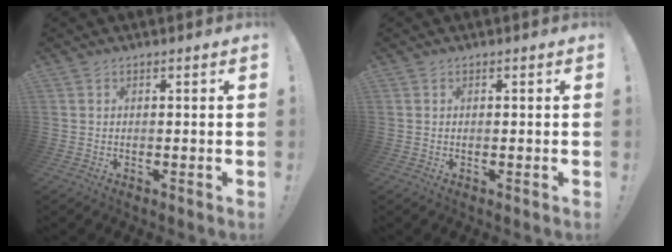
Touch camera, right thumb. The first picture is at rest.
{"total": 0.0}